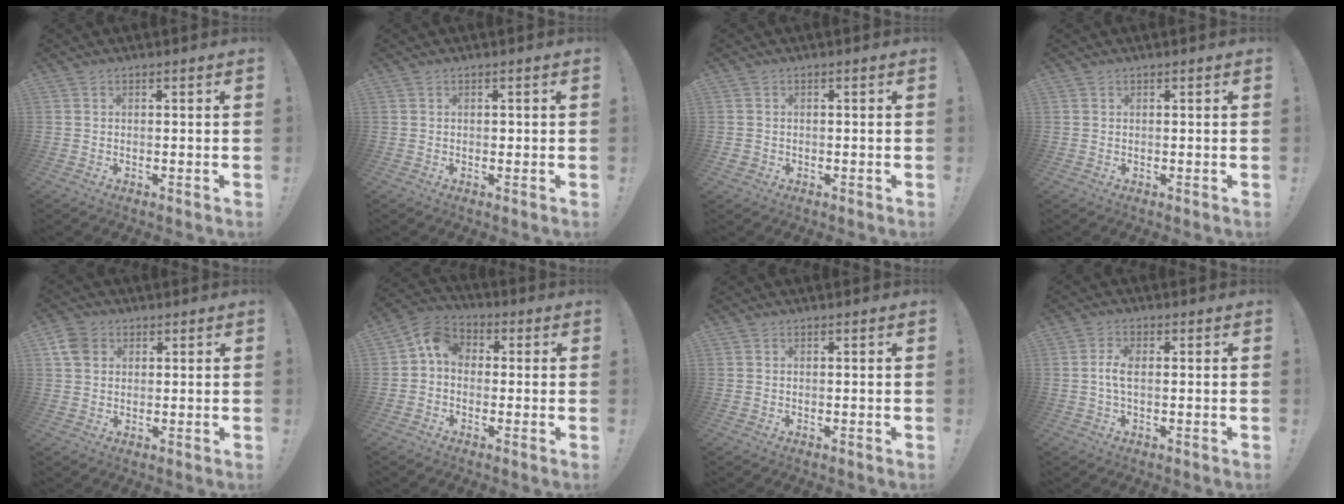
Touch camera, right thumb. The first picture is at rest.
{"total": 0.6, "force": [-0.1, 0.6, 0.2], "torque": [-0.011, 0.007, -0.001]}
{"total": 1.2, "force": [-0.5, 1.0, 0.4], "torque": [-0.011, 0.004, -0.008]}
{"total": 0.0}
{"total": 5.9, "force": [2.1, 4.8, 2.7], "torque": [-0.040, 0.002, 0.042]}
{"total": 7.4, "force": [0.4, 5.9, 4.5], "torque": [-0.079, 0.015, 0.012]}
{"total": 0.0}
{"total": 4.2, "force": [0.0, 1.8, 3.8], "torque": [-0.075, 0.006, -0.002]}